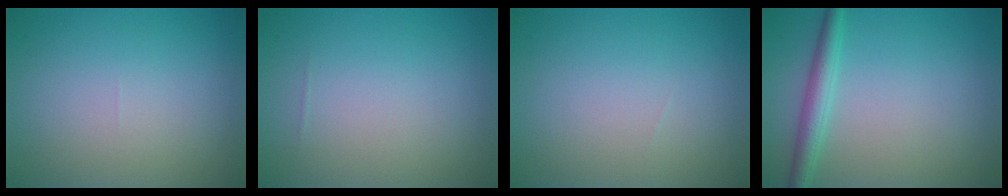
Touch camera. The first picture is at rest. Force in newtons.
{"total": 0.0}
{"total": 0.0}
{"total": 2.6, "press": 2.6, "slide": 0.0}